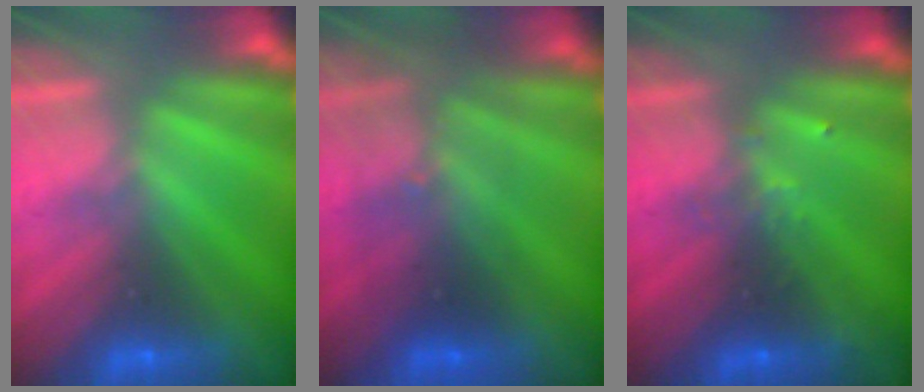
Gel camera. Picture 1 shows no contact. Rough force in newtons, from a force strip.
{"total": 2.9}
{"total": 2.4}